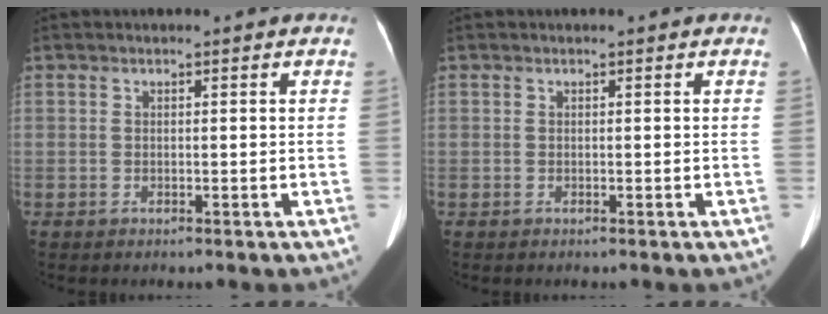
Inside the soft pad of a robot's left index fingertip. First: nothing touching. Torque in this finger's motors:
{"motor_torque": [0.00, 0.00, 0.00, 0.00]}